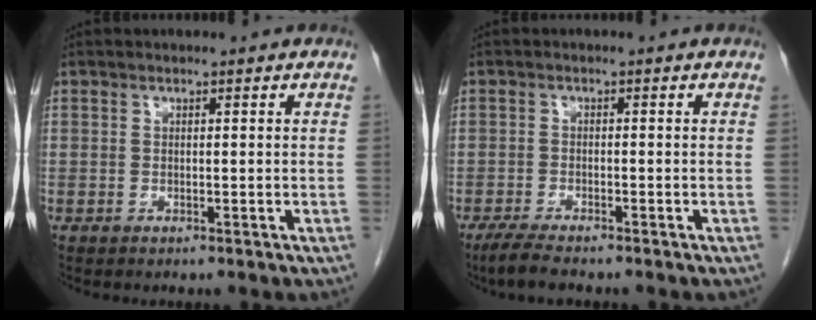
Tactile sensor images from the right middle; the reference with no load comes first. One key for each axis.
{"total": 3.7, "fx": -3.0, "fy": 0.5, "fz": 2.1, "tx": -0.047, "ty": -0.011, "tz": -0.053}